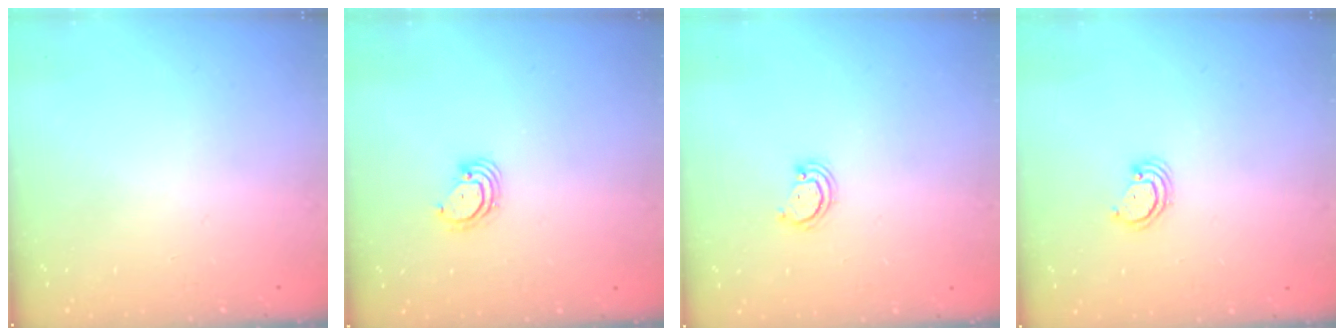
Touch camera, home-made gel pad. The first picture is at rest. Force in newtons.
{"total": 3.7, "press": 3.7, "slide": 0.1}
{"total": 2.5, "press": 2.4, "slide": 0.2}
{"total": 2.6, "press": 2.6, "slide": 0.2}